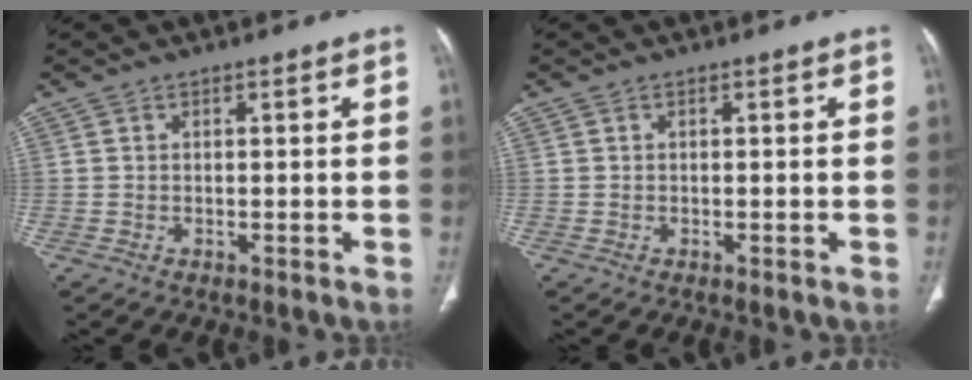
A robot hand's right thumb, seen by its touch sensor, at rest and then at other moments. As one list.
[{"total": 0.0}]